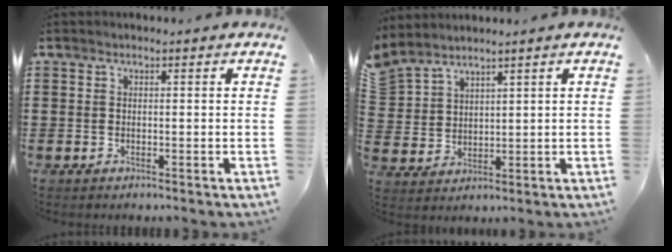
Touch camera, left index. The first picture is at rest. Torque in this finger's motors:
{"motor_torque": [-1.11, 1.03, 0.00, 0.00]}